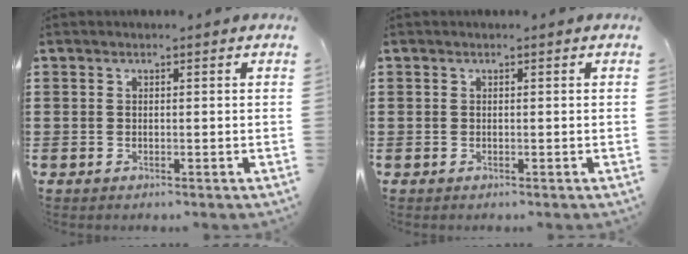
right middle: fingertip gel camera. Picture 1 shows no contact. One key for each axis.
{"total": 0.0}